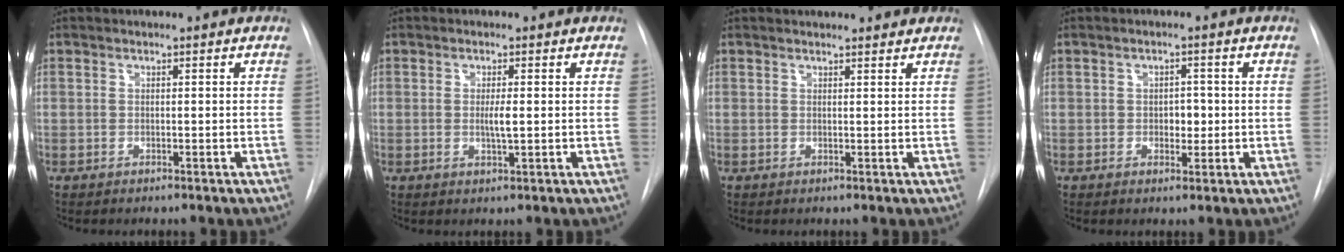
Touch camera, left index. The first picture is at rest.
{"total": 2.1, "force": [-0.3, 0.1, 2.1], "torque": [-0.041, -0.007, -0.005]}
{"total": 5.1, "force": [4.8, 1.1, 1.4], "torque": [-0.015, 0.014, 0.050]}
{"total": 2.5, "force": [-0.5, 1.6, 1.8], "torque": [-0.019, -0.003, -0.005]}